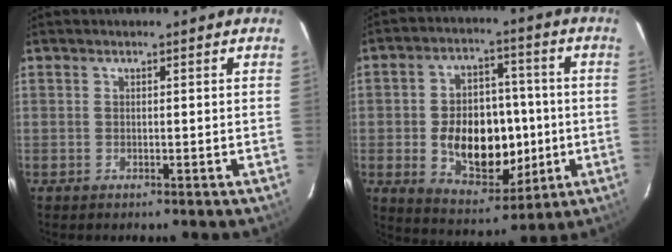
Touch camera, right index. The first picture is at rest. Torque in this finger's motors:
{"motor_torque": [0.97, -0.69, 0.51, 0.15]}